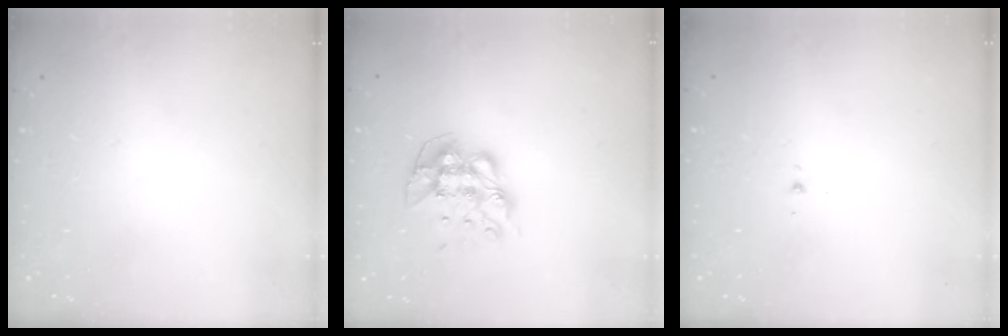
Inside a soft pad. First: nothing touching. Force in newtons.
{"total": 11.7, "press": 11.6, "slide": 1.1}
{"total": 1.9, "press": 1.8, "slide": 0.7}